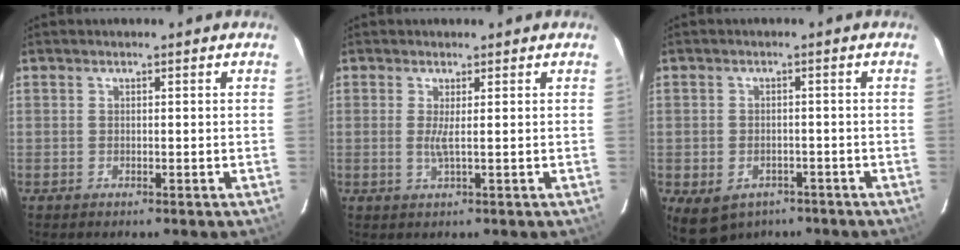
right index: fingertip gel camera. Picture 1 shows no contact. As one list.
[{"total": 1.8, "force": [0.2, -0.3, 1.7], "torque": [-0.036, -0.007, 0.002]}, {"total": 8.2, "force": [-4.8, 5.7, 3.3], "torque": [-0.069, -0.001, -0.054]}]